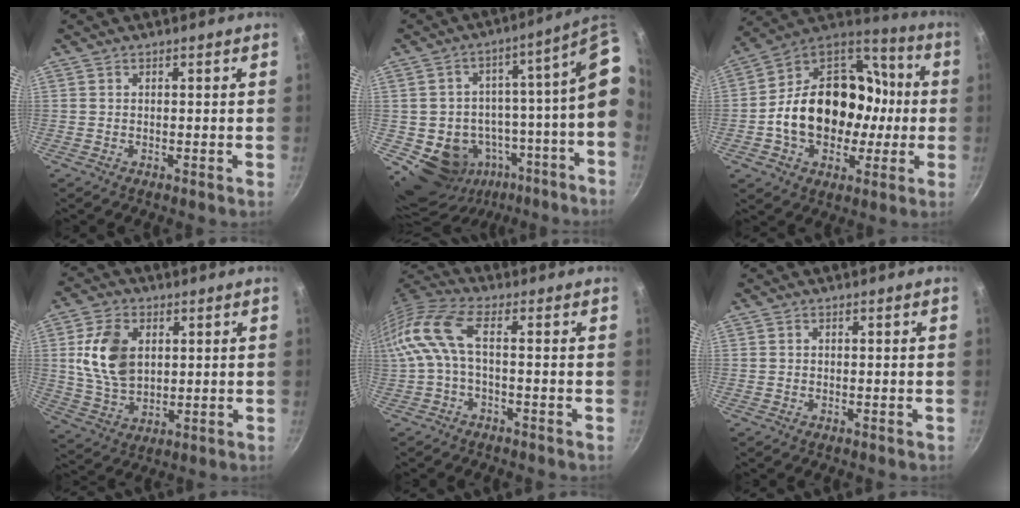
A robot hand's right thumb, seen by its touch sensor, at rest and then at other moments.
{"total": 20.8, "force": [-9.3, 13.6, 12.7], "torque": [-0.122, 0.080, -0.113]}
{"total": 23.9, "force": [-2.4, 18.2, 15.3], "torque": [-0.229, 0.058, -0.038]}
{"total": 12.2, "force": [2.5, 8.2, 8.7], "torque": [-0.147, -0.011, 0.053]}
{"total": 11.1, "force": [-0.9, 4.6, 10.1], "torque": [-0.234, 0.020, -0.029]}
{"total": 0.0}